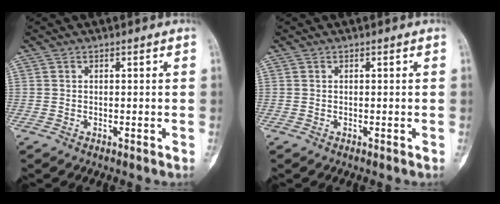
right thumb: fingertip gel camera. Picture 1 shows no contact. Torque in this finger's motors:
{"motor_torque": [0.00, 0.00, 0.12, -0.05, 0.04]}